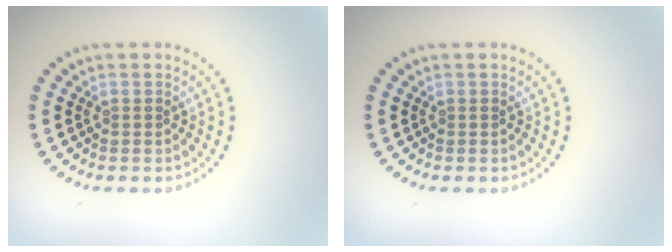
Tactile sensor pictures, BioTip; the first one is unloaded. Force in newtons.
{"total": 0.0}